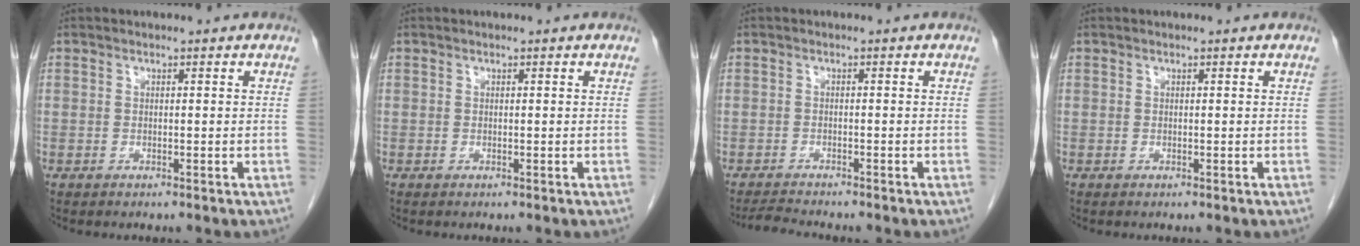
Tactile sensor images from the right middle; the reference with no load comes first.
{"total": 0.0}
{"total": 2.6, "force": [-2.5, -0.5, 0.4], "torque": [-0.017, -0.018, -0.045]}
{"total": 0.0}